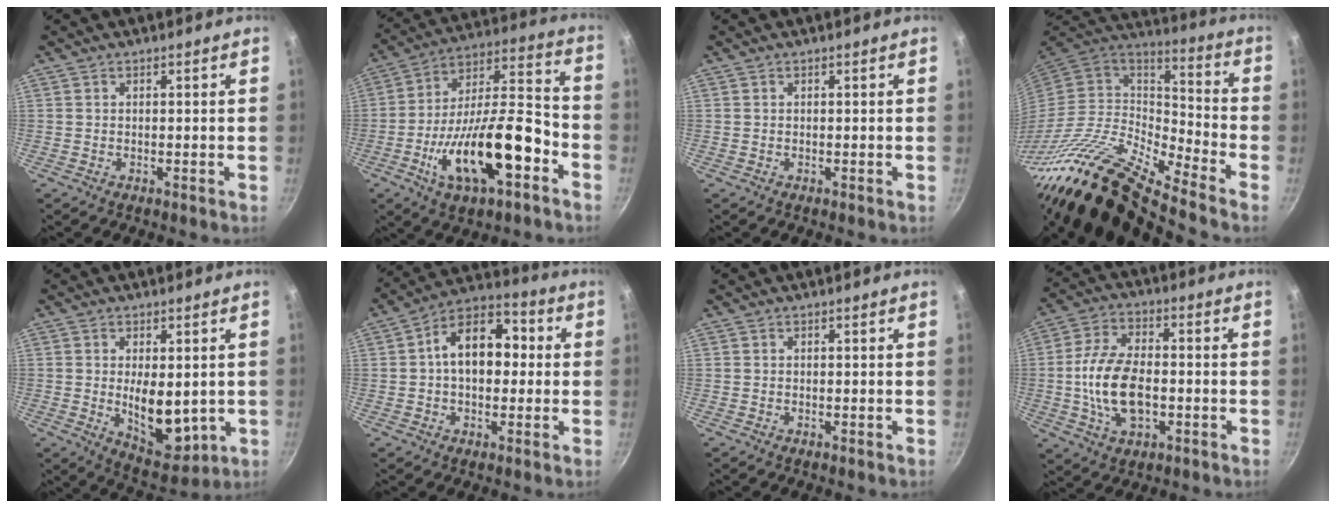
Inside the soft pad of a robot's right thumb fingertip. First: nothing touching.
{"total": 21.8, "force": [-8.2, 8.5, 18.3], "torque": [-0.291, 0.053, -0.139]}
{"total": 0.0}
{"total": 25.6, "force": [-18.6, 6.5, 16.4], "torque": [-0.246, 0.062, -0.360]}
{"total": 10.8, "force": [0.0, 5.8, 9.1], "torque": [-0.115, -0.026, 0.020]}
{"total": 13.6, "force": [1.1, 9.1, 10.1], "torque": [-0.110, 0.038, -0.001]}
{"total": 0.0}
{"total": 13.3, "force": [-1.9, 7.5, 10.8], "torque": [-0.199, 0.023, -0.040]}